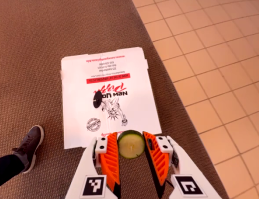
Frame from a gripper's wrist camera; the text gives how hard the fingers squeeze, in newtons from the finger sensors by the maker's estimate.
{"total": 7.1, "left": 7.3, "right": 6.8}